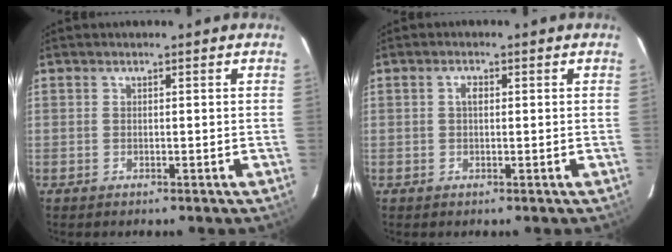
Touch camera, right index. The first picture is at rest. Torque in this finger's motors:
{"motor_torque": [0.21, -0.04, 0.10, 0.04]}